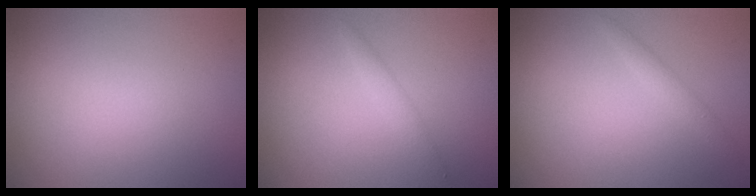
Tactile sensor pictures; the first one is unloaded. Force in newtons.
{"total": 1.3, "press": 1.3, "slide": 0.1}
{"total": 1.1, "press": 1.1, "slide": 0.0}